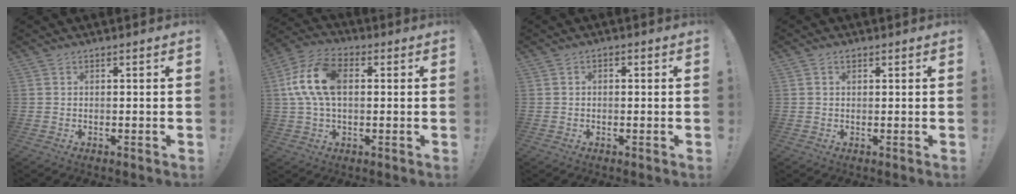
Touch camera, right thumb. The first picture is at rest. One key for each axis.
{"total": 14.1, "fx": 1.9, "fy": 8.5, "fz": 11.0, "tx": -0.225, "ty": 0.009, "tz": 0.038}
{"total": 1.2, "fx": -0.7, "fy": 0.7, "fz": 0.7, "tx": -0.017, "ty": 0.007, "tz": -0.012}
{"total": 1.4, "fx": 0.6, "fy": 1.0, "fz": 0.7, "tx": -0.011, "ty": 0.002, "tz": 0.011}